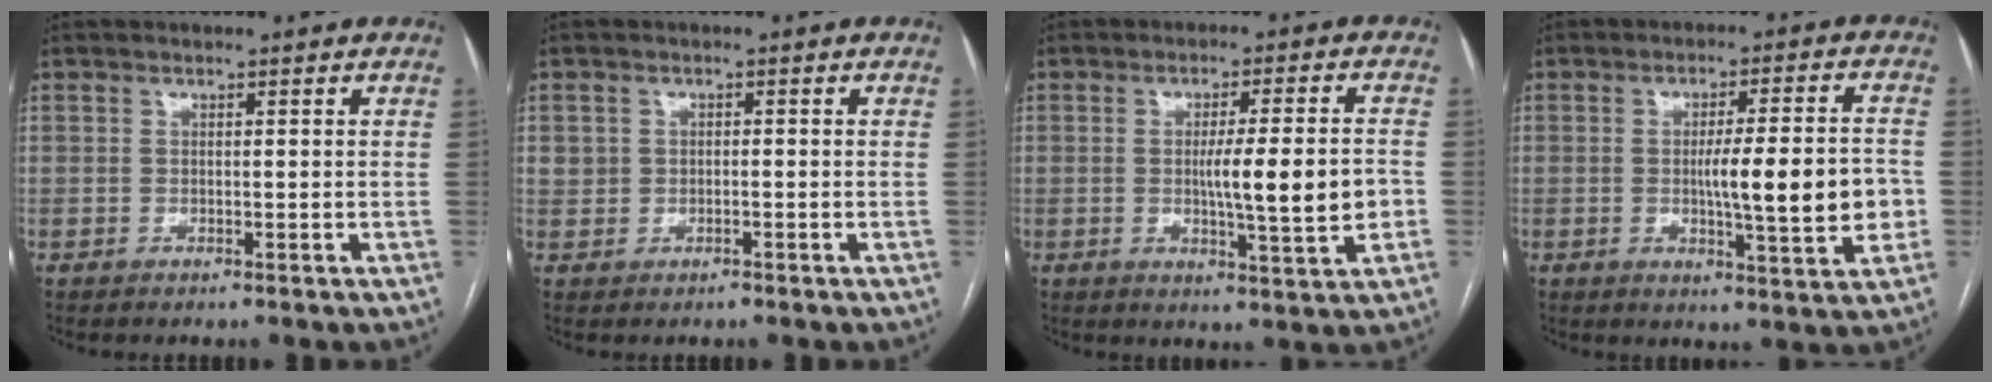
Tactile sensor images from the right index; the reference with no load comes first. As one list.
[{"total": 1.8, "force": [-0.1, 1.7, 0.6], "torque": [-0.013, 0.009, 0.005]}, {"total": 9.5, "force": [-1.0, 0.7, 9.4], "torque": [-0.141, -0.004, -0.014]}, {"total": 11.5, "force": [-1.2, 1.5, 11.4], "torque": [-0.167, 0.002, -0.015]}]